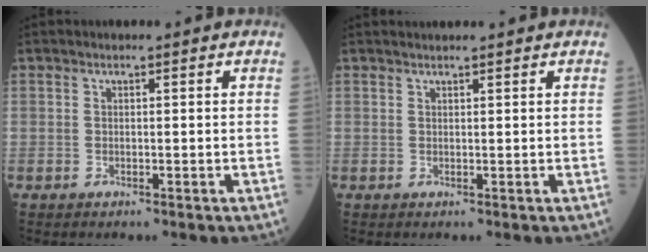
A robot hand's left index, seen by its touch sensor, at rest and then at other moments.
{"total": 2.5, "force": [2.4, 0.0, 0.8], "torque": [-0.005, 0.021, 0.034]}